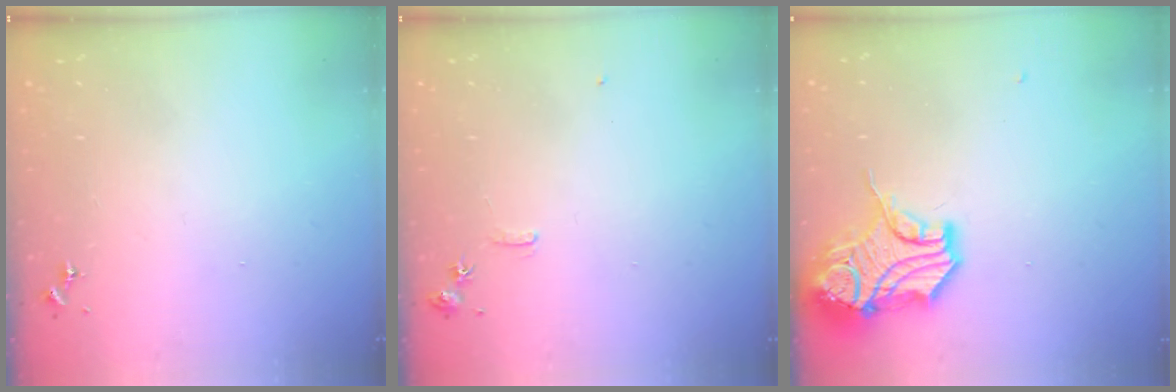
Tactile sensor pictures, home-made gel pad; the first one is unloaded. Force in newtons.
{"total": 6.2, "press": 6.2, "slide": 0.8}
{"total": 15.8, "press": 15.6, "slide": 2.2}